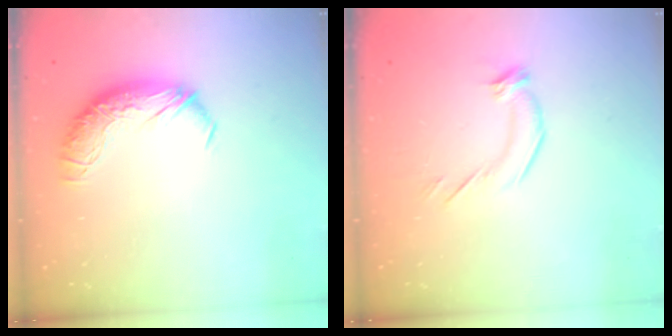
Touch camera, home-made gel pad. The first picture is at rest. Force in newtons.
{"total": 2.6, "press": 2.0, "slide": 1.7}